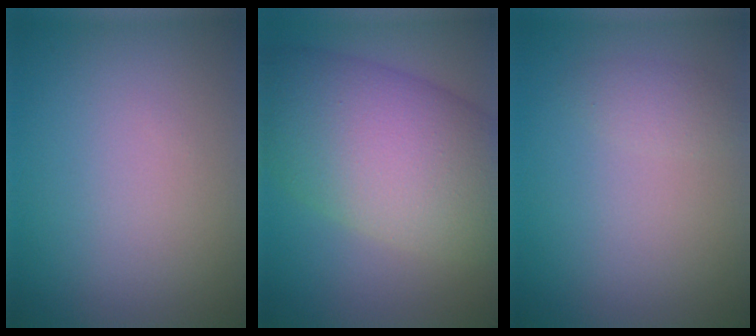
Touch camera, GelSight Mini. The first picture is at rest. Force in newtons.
{"total": 12.6, "press": 12.6, "slide": 0.3}
{"total": 1.3, "press": 1.3, "slide": 0.1}